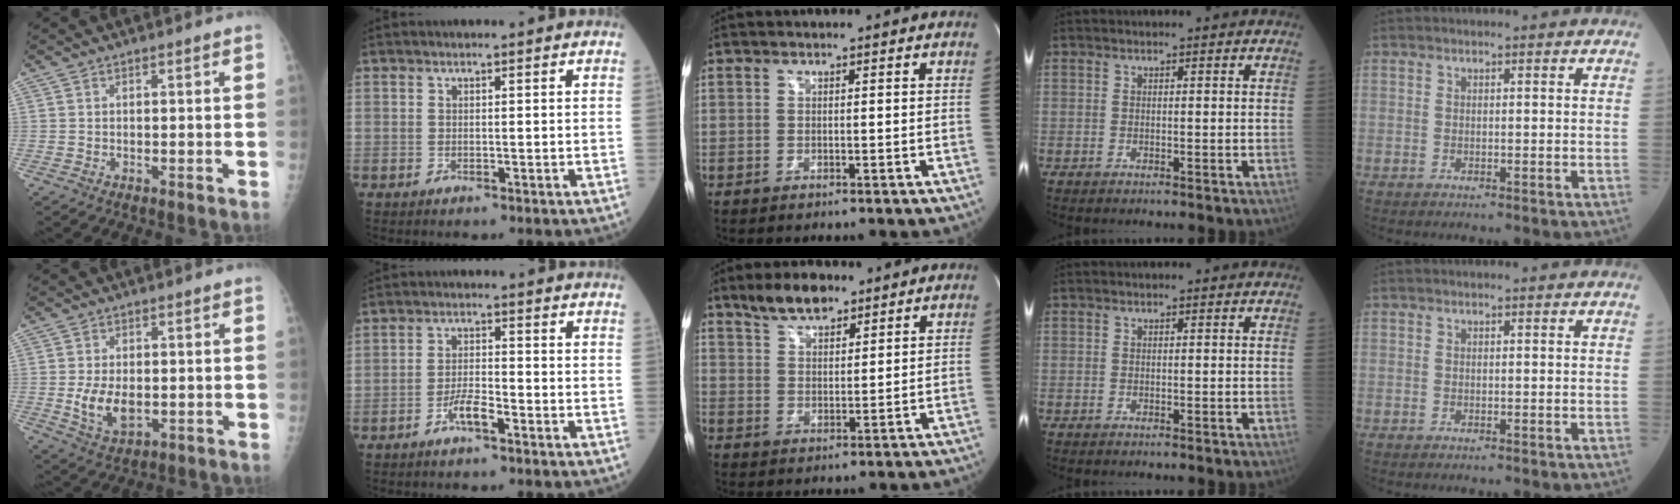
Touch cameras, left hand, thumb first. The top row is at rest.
{"thumb": {"total": 7.5, "force": [-0.8, 4.5, 5.9], "torque": [-0.094, -0.011, -0.006]}, "index": {"total": 3.6, "force": [-2.3, 0.6, 2.6], "torque": [-0.050, 0.000, -0.047]}, "middle": {"total": 6.8, "force": [5.3, 2.6, 3.5], "torque": [-0.067, 0.006, 0.100]}}